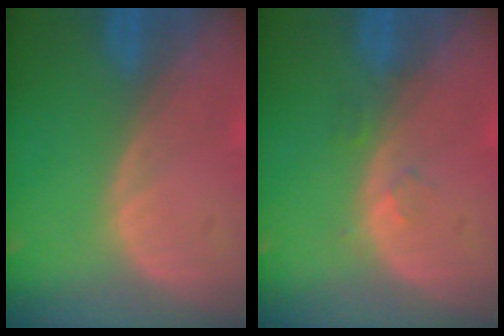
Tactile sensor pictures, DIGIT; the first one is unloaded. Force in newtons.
{"total": 1.4, "press": 1.4, "slide": 0.1}